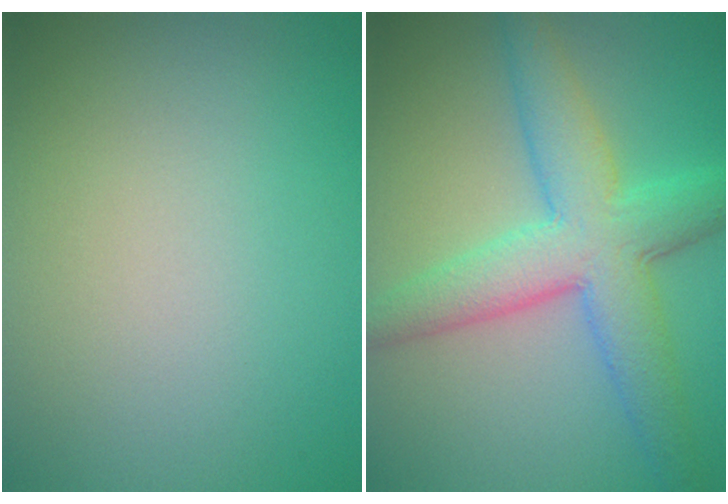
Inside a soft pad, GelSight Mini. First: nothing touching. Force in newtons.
{"total": 7.1, "press": 7.1, "slide": 0.1}